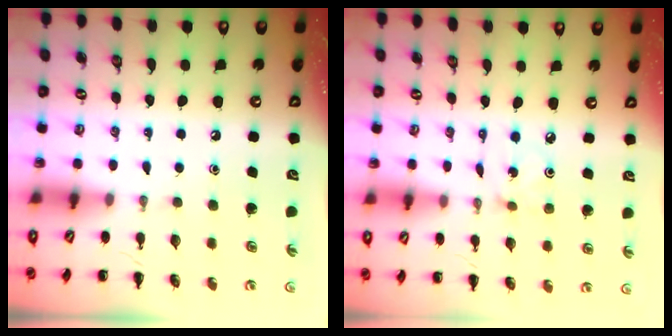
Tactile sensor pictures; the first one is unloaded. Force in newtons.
{"total": 1.0, "press": 0.9, "slide": 0.3}